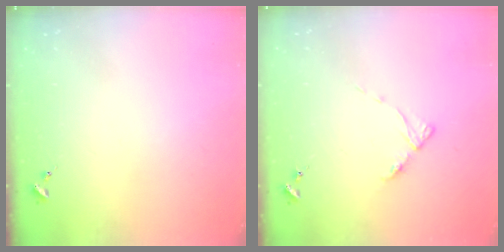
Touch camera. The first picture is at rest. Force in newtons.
{"total": 4.5, "press": 4.5, "slide": 0.5}